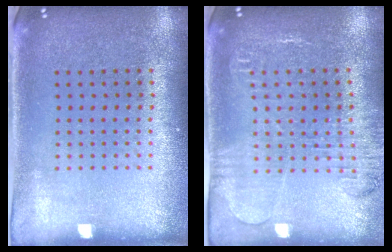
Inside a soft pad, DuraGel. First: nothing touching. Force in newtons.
{"total": 1.8, "press": 1.8, "slide": 0.4}